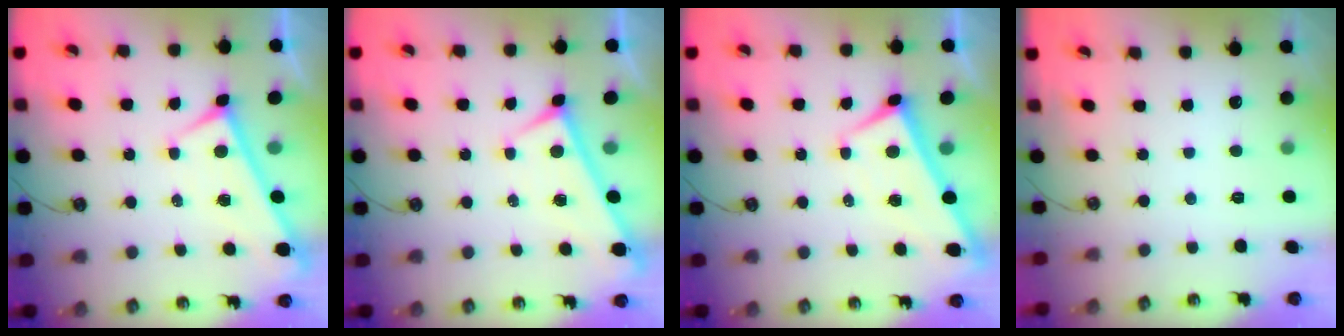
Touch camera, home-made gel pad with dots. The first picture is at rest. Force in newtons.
{"total": 0.0}
{"total": 2.6, "press": 2.5, "slide": 0.4}
{"total": 0.0}